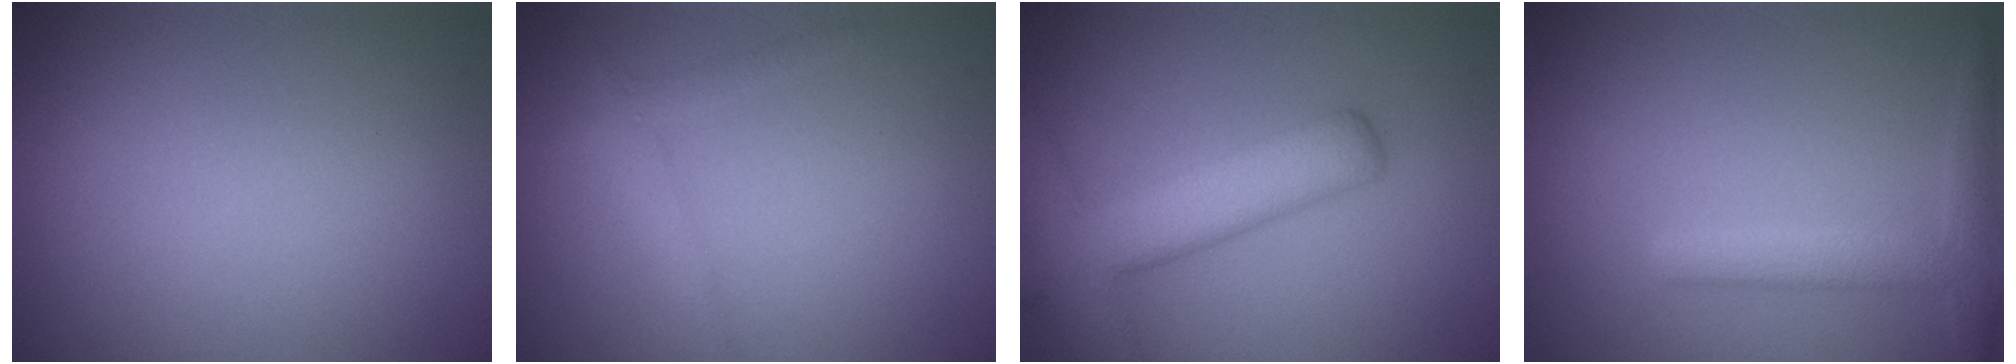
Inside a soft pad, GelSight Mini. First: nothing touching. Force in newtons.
{"total": 1.5, "press": 1.5, "slide": 0.1}
{"total": 6.9, "press": 6.9, "slide": 0.5}
{"total": 3.0, "press": 3.0, "slide": 0.1}